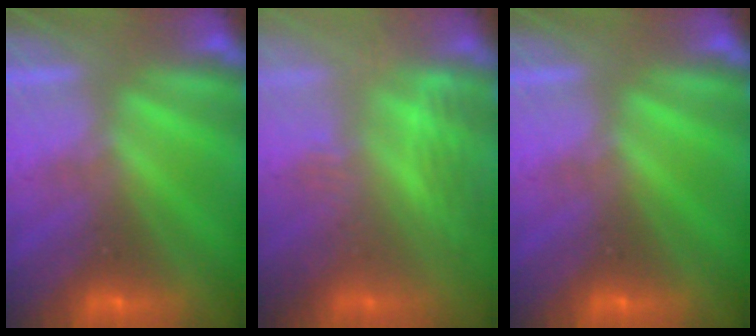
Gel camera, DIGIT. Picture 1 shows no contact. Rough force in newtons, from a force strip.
{"total": 2.8}
{"total": 0.0}